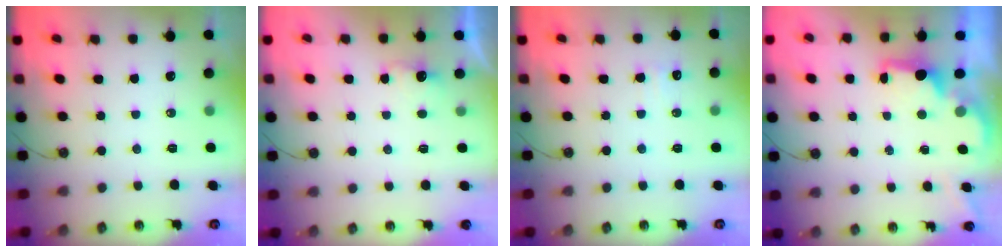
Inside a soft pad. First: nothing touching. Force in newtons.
{"total": 2.8, "press": 2.7, "slide": 0.9}
{"total": 5.4, "press": 5.2, "slide": 1.2}
{"total": 1.6, "press": 1.4, "slide": 0.7}